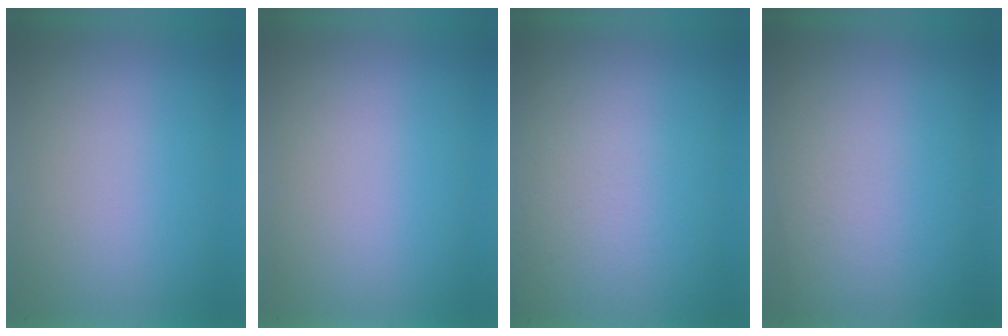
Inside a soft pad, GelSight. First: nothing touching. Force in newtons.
{"total": 0.0}
{"total": 2.7}
{"total": 2.6}